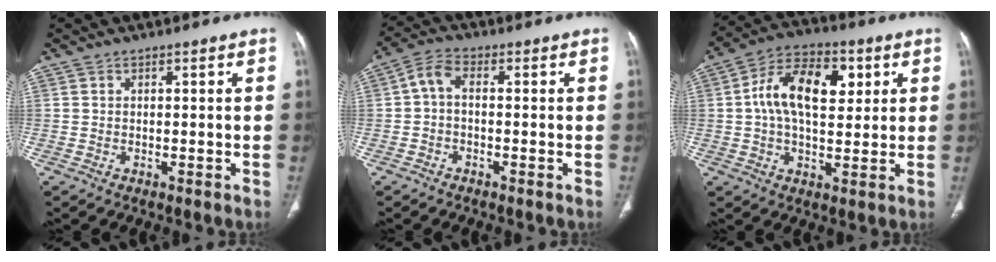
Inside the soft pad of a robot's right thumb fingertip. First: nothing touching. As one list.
[{"total": 4.1, "force": [-0.4, 2.3, 3.4], "torque": [-0.065, 0.018, -0.016]}, {"total": 14.5, "force": [3.1, 8.3, 11.4], "torque": [-0.175, 0.012, 0.047]}]